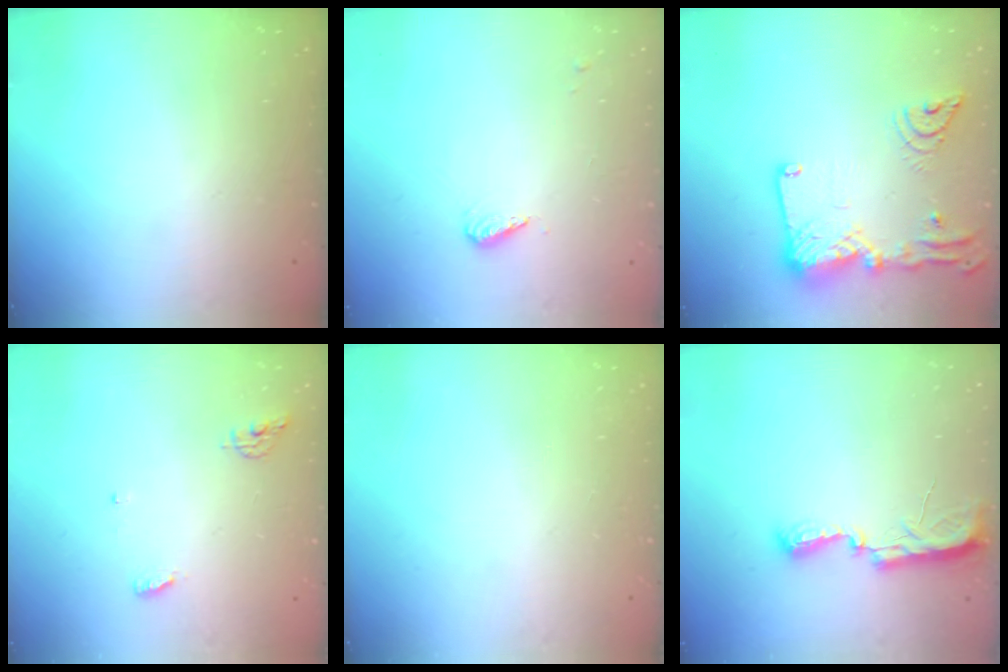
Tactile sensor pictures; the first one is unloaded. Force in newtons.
{"total": 3.6, "press": 3.5, "slide": 1.1}
{"total": 20.1, "press": 19.9, "slide": 2.3}
{"total": 4.7, "press": 4.7, "slide": 0.4}
{"total": 0.0}
{"total": 7.7, "press": 7.7, "slide": 0.6}